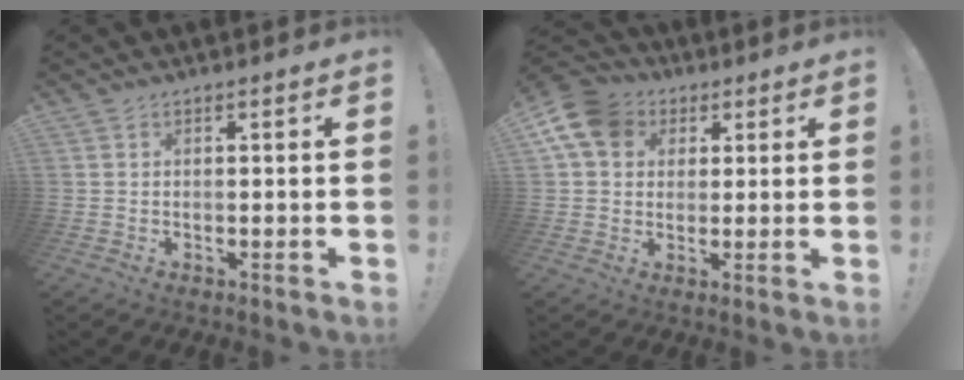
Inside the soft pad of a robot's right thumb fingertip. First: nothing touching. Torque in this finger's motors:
{"motor_torque": [-0.05, 1.17, 0.43, -0.29, 0.29]}